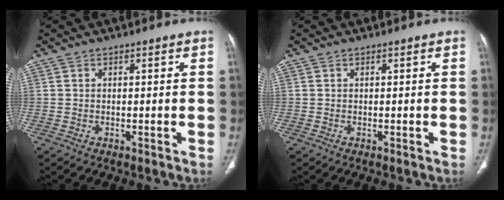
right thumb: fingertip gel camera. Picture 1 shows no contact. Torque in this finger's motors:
{"motor_torque": [0.01, 0.01, -0.08, 0.07, 0.01]}